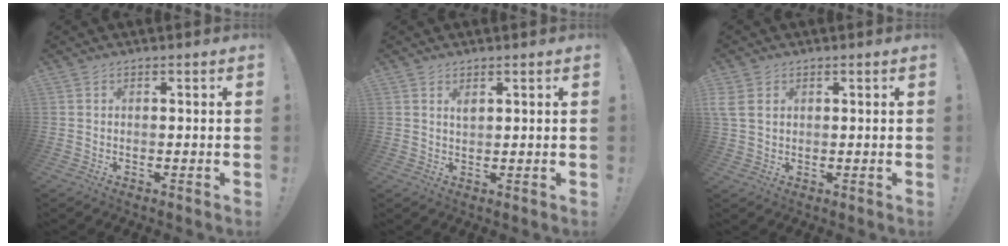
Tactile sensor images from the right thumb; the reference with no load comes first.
{"total": 1.4, "force": [1.0, 0.6, 0.9], "torque": [-0.010, -0.004, 0.016]}
{"total": 4.5, "force": [1.5, 3.4, 2.5], "torque": [-0.053, 0.000, 0.031]}